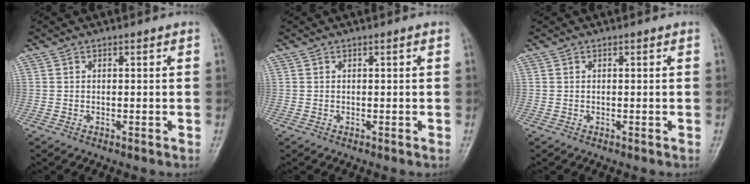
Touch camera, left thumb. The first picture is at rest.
{"total": 0.0}
{"total": 0.0}